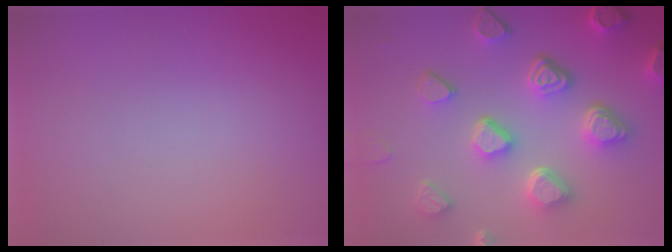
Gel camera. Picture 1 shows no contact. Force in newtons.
{"total": 6.8, "press": 5.4, "slide": 4.2}